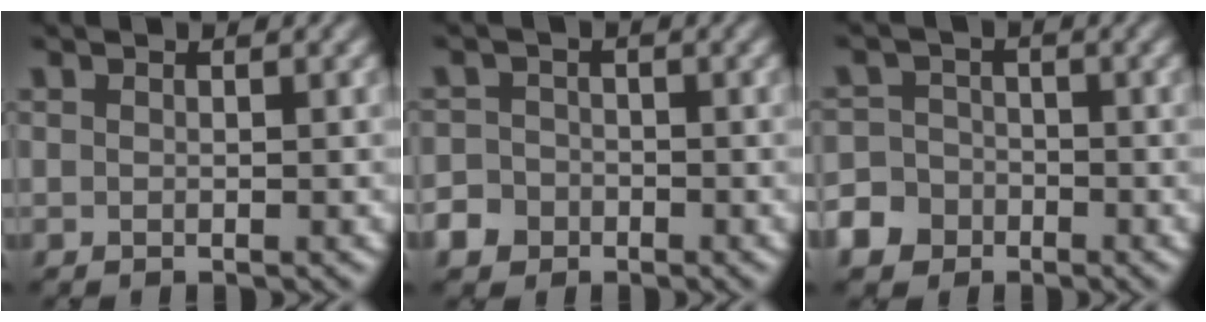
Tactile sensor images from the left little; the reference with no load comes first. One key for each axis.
{"total": 3.7, "fx": -2.1, "fy": 3.0, "fz": 0.7, "tx": 0.002, "ty": -0.005, "tz": -0.046}
{"total": 5.7, "fx": -3.5, "fy": 4.4, "fz": 1.1, "tx": -0.013, "ty": -0.013, "tz": -0.075}